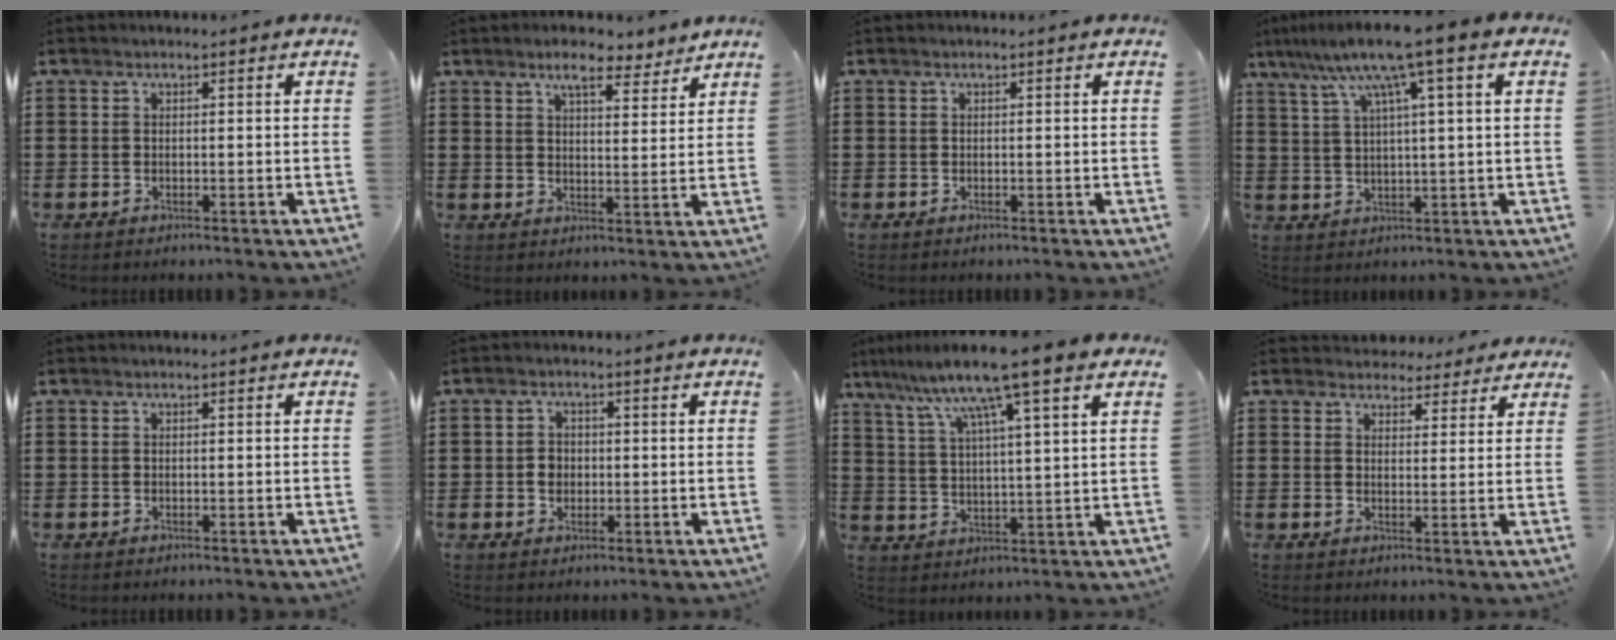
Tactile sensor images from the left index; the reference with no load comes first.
{"total": 6.2, "force": [5.2, 1.5, 2.9], "torque": [-0.055, -0.014, 0.092]}
{"total": 0.0}
{"total": 9.3, "force": [5.1, -0.1, 7.8], "torque": [-0.162, -0.011, 0.084]}
{"total": 0.0}
{"total": 2.3, "force": [-0.2, 2.1, 0.9], "torque": [-0.025, 0.006, -0.006]}
{"total": 10.3, "force": [7.5, -0.1, 7.0], "torque": [-0.159, -0.027, 0.122]}
{"total": 3.7, "force": [3.3, 1.6, 0.2], "torque": [-0.011, -0.006, 0.062]}